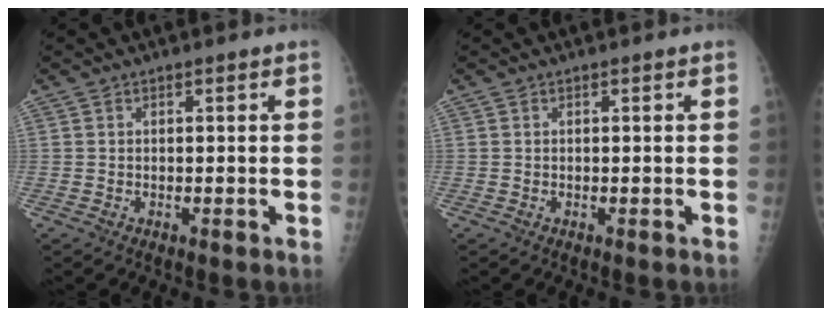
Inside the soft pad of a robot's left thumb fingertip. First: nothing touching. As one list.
[{"total": 0.0}]